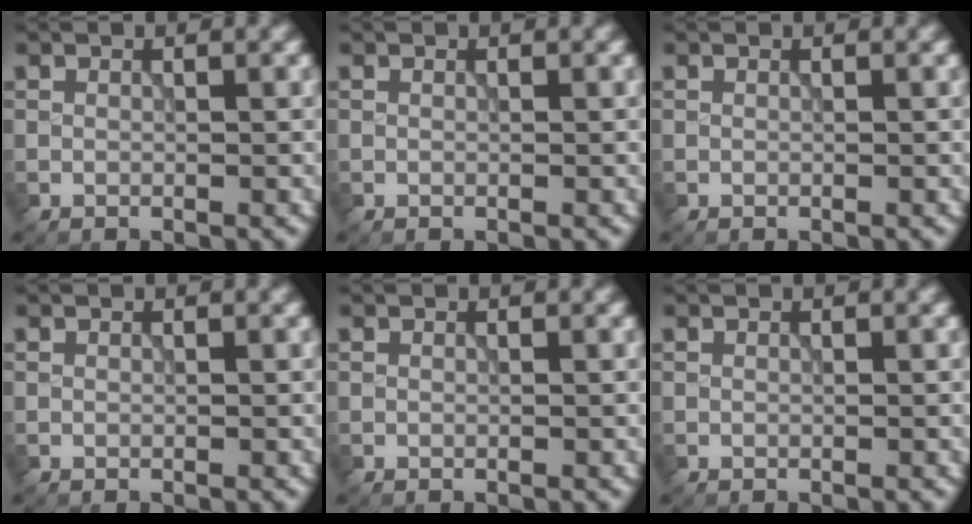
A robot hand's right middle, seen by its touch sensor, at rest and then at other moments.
{"total": 0.0}
{"total": 0.0}
{"total": 0.0}
{"total": 0.0}
{"total": 0.0}